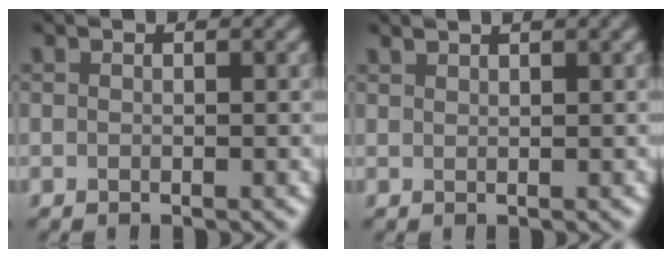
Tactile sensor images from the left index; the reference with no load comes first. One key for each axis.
{"total": 1.1, "fx": 0.9, "fy": -0.1, "fz": 0.5, "tx": -0.011, "ty": 0.005, "tz": 0.020}